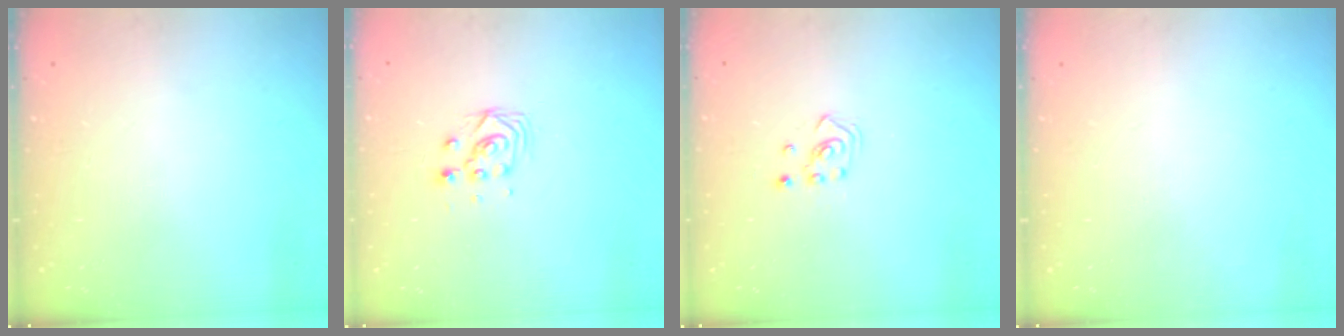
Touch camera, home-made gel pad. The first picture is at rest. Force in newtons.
{"total": 4.6, "press": 4.6, "slide": 0.2}
{"total": 2.1, "press": 2.1, "slide": 0.3}
{"total": 0.0}